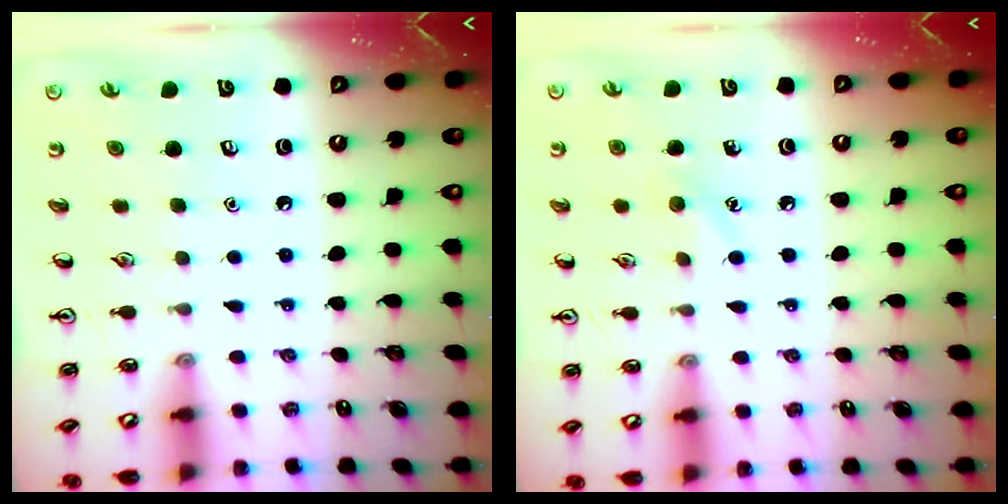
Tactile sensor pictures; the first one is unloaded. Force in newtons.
{"total": 6.6, "press": 6.3, "slide": 2.0}